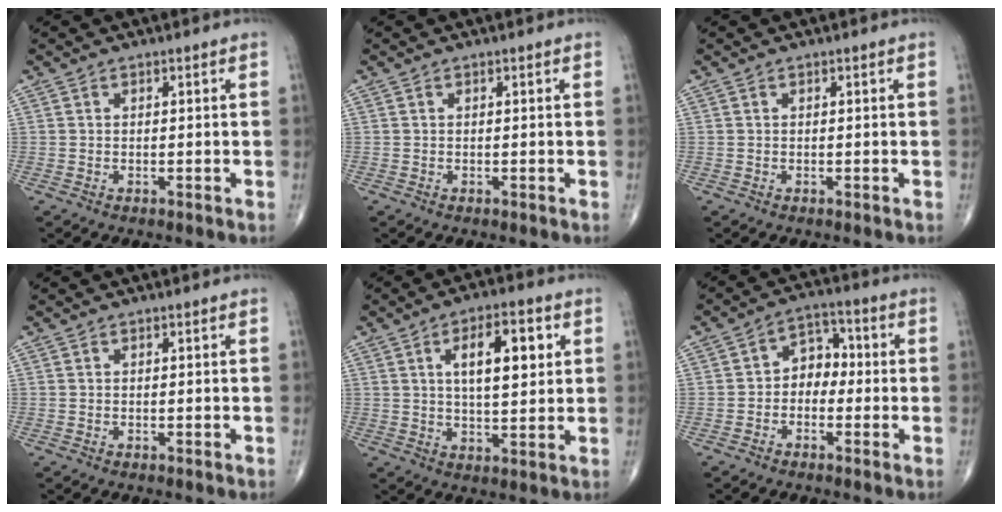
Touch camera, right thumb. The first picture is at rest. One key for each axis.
{"total": 0.0}
{"total": 0.0}
{"total": 0.0}
{"total": 10.9, "fx": 3.3, "fy": 4.5, "fz": 9.4, "tx": -0.126, "ty": -0.008, "tz": 0.052}
{"total": 6.0, "fx": -0.8, "fy": 4.6, "fz": 3.8, "tx": -0.029, "ty": 0.029, "tz": -0.032}